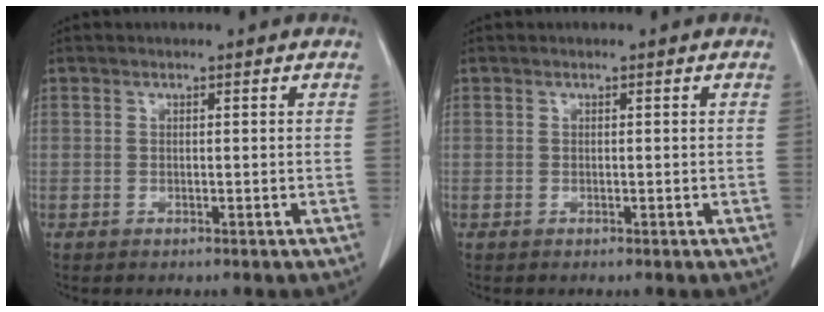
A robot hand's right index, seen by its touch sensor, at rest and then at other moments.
{"total": 0.0}